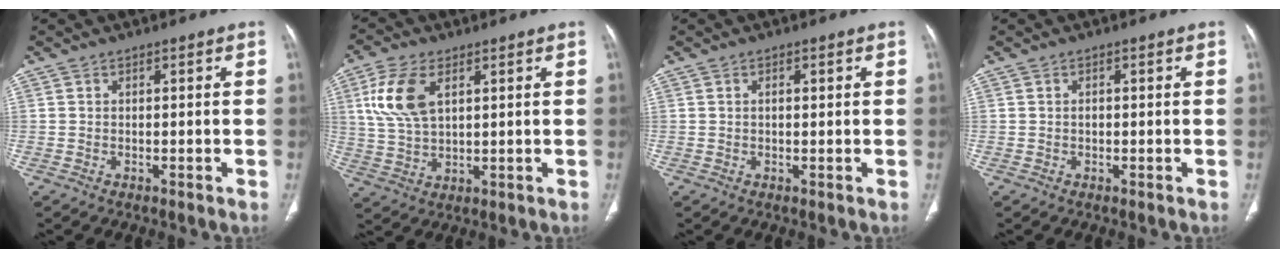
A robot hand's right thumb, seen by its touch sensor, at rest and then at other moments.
{"total": 9.8, "force": [3.5, 5.3, 7.5], "torque": [-0.162, -0.006, 0.072]}
{"total": 1.0, "force": [0.3, 0.4, 0.8], "torque": [-0.020, 0.002, 0.004]}
{"total": 0.5, "force": [-0.1, 0.4, 0.3], "torque": [-0.004, 0.002, -0.003]}